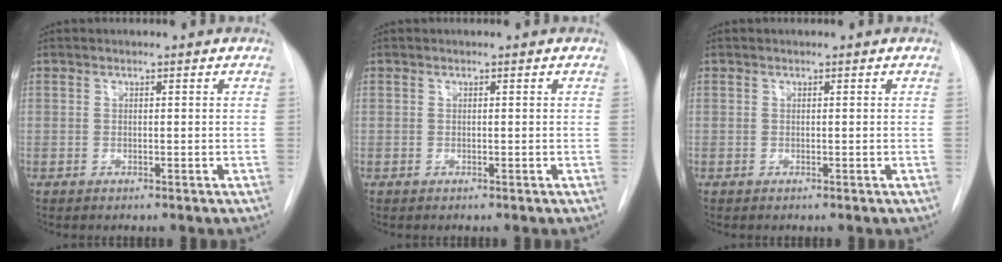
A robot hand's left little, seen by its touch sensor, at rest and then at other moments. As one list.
[{"total": 0.0}, {"total": 0.0}]